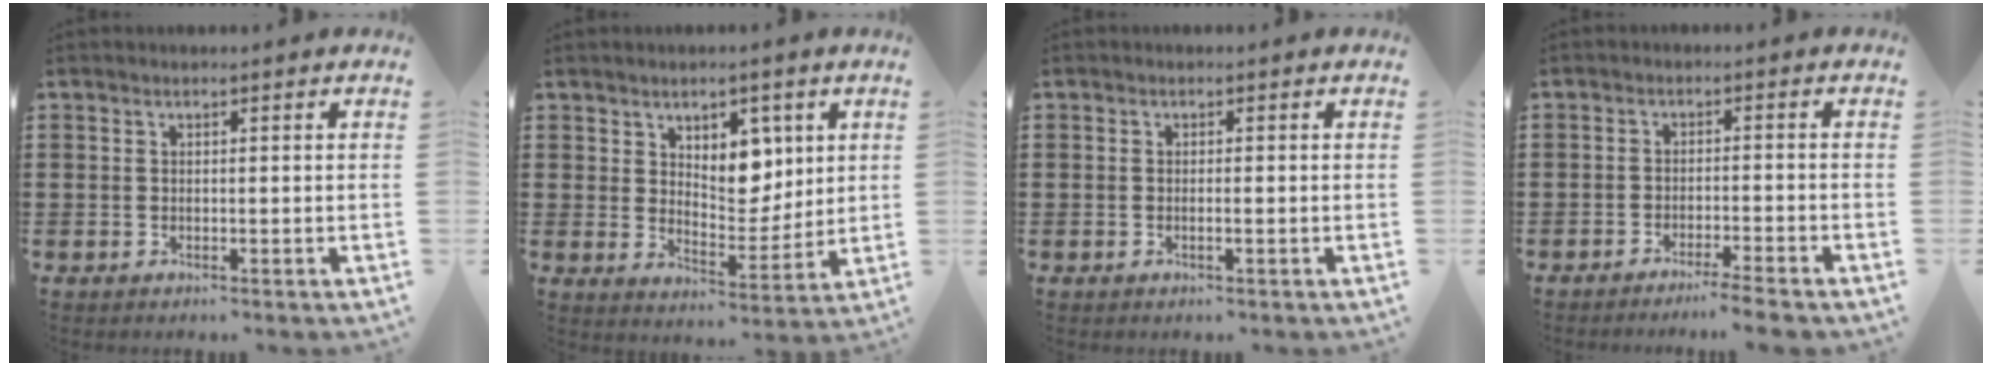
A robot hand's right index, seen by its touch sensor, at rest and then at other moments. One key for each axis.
{"total": 6.5, "fx": 3.6, "fy": 4.3, "fz": 3.3, "tx": -0.060, "ty": -0.008, "tz": 0.060}
{"total": 0.8, "fx": -0.4, "fy": -0.1, "fz": 0.7, "tx": -0.013, "ty": -0.004, "tz": -0.006}
{"total": 3.0, "fx": -2.7, "fy": -0.5, "fz": 1.1, "tx": -0.018, "ty": -0.004, "tz": -0.054}